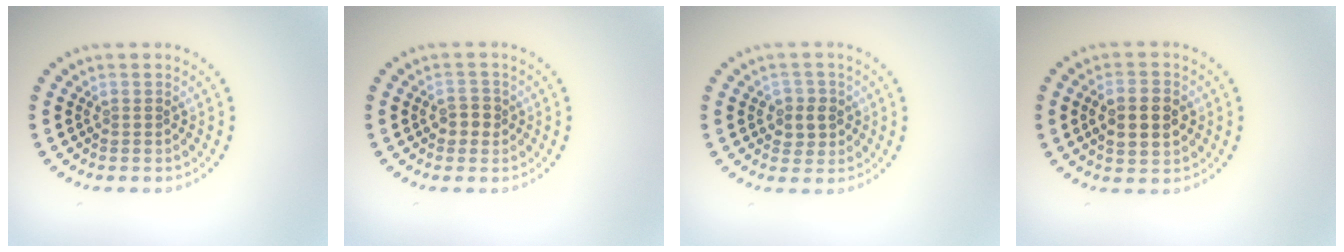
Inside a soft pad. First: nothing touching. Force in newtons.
{"total": 1.8, "press": 1.7, "slide": 0.6}
{"total": 2.3, "press": 2.2, "slide": 0.7}
{"total": 3.7, "press": 3.7, "slide": 0.2}